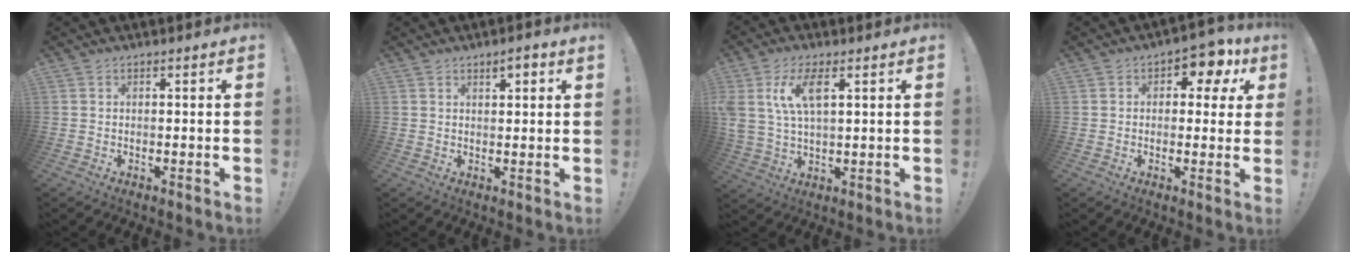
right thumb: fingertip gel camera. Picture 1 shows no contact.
{"total": 2.6, "force": [1.6, 0.6, 1.9], "torque": [-0.017, -0.007, 0.021]}
{"total": 9.9, "force": [4.1, 4.4, 7.9], "torque": [-0.157, -0.008, 0.074]}
{"total": 7.1, "force": [3.5, 4.5, 4.3], "torque": [-0.042, -0.025, 0.058]}